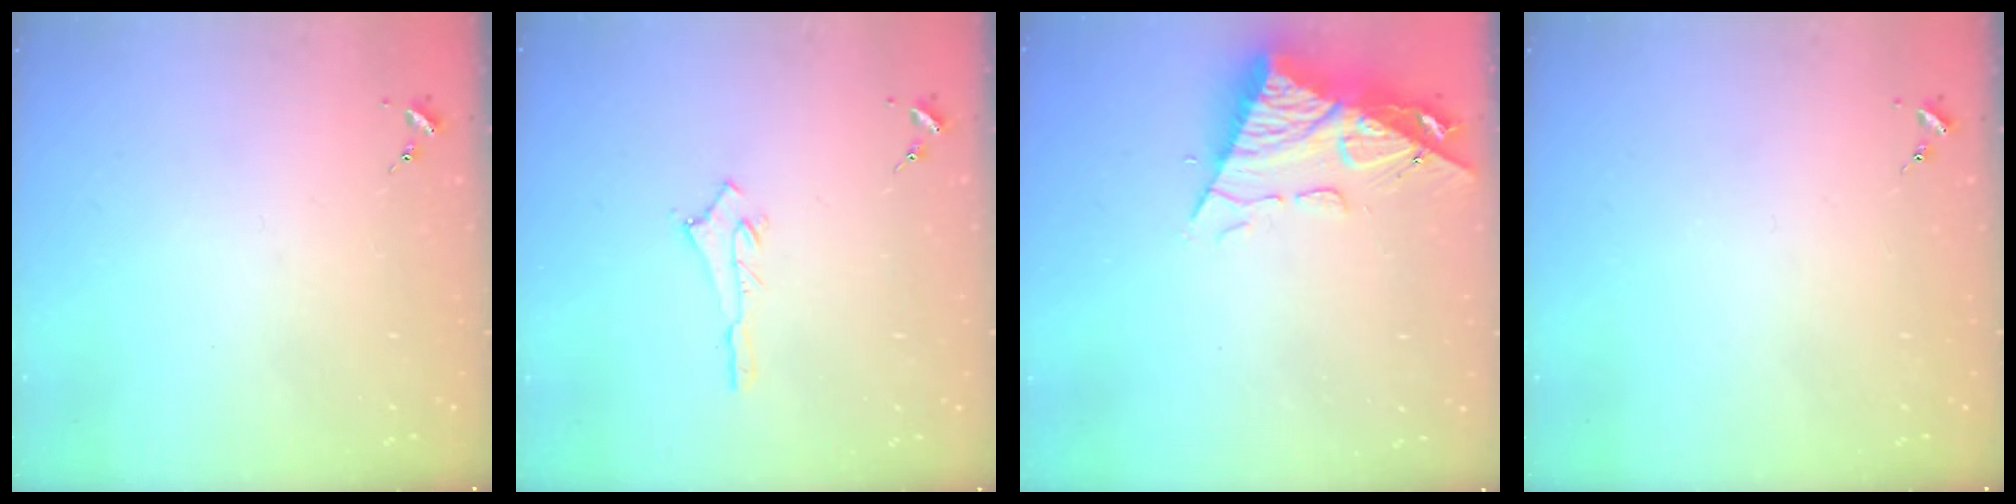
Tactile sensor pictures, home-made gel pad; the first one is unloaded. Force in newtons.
{"total": 2.5, "press": 2.5, "slide": 0.2}
{"total": 12.3, "press": 12.2, "slide": 1.3}
{"total": 0.0}